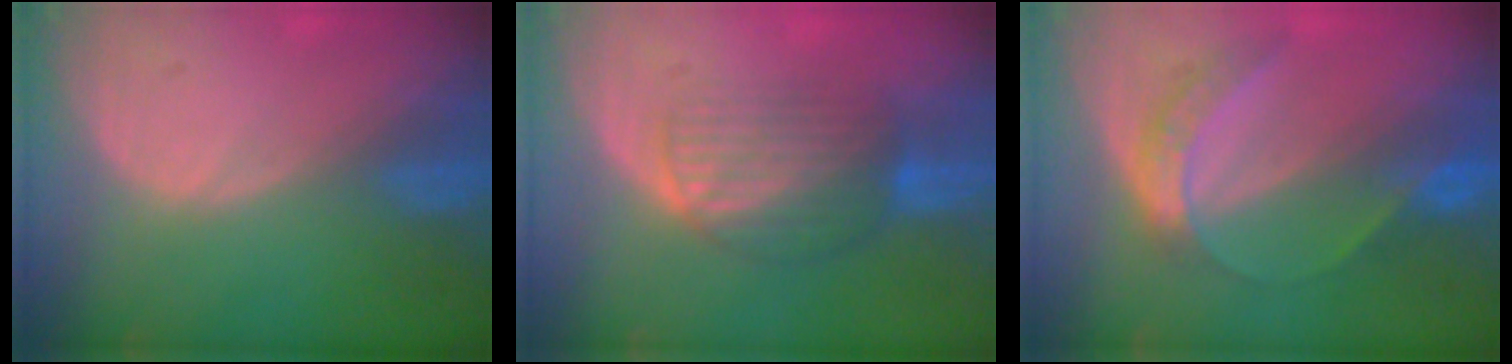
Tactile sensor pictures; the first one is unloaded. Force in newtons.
{"total": 6.9, "press": 6.5, "slide": 2.3}
{"total": 6.8, "press": 5.6, "slide": 3.9}